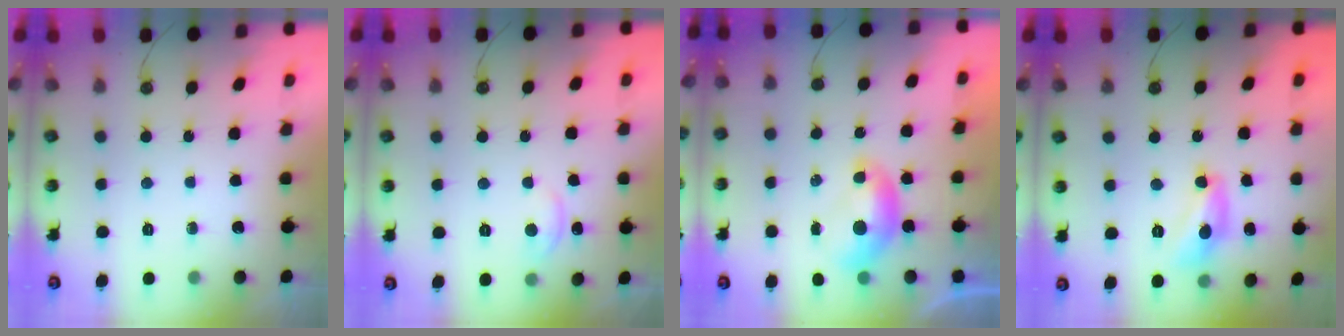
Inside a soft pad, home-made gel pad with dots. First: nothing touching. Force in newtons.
{"total": 2.5, "press": 2.5, "slide": 0.2}
{"total": 0.0}
{"total": 9.8, "press": 9.8, "slide": 0.7}